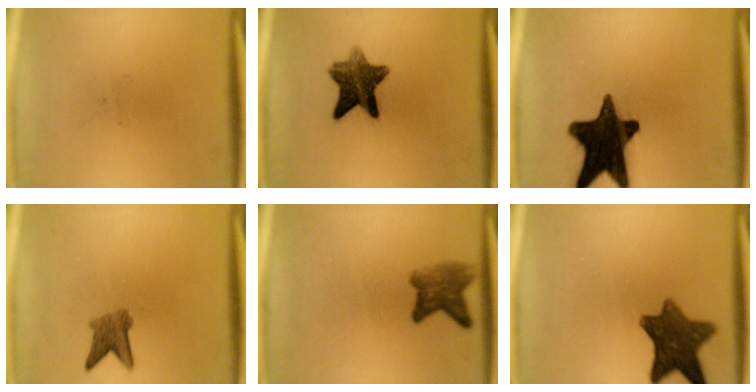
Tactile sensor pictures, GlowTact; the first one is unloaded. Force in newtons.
{"total": 8.9}
{"total": 17.4}
{"total": 3.7}
{"total": 4.2}
{"total": 10.1}